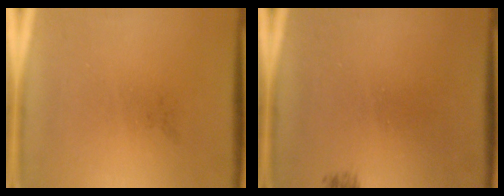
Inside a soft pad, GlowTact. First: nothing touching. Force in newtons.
{"total": 0.7}